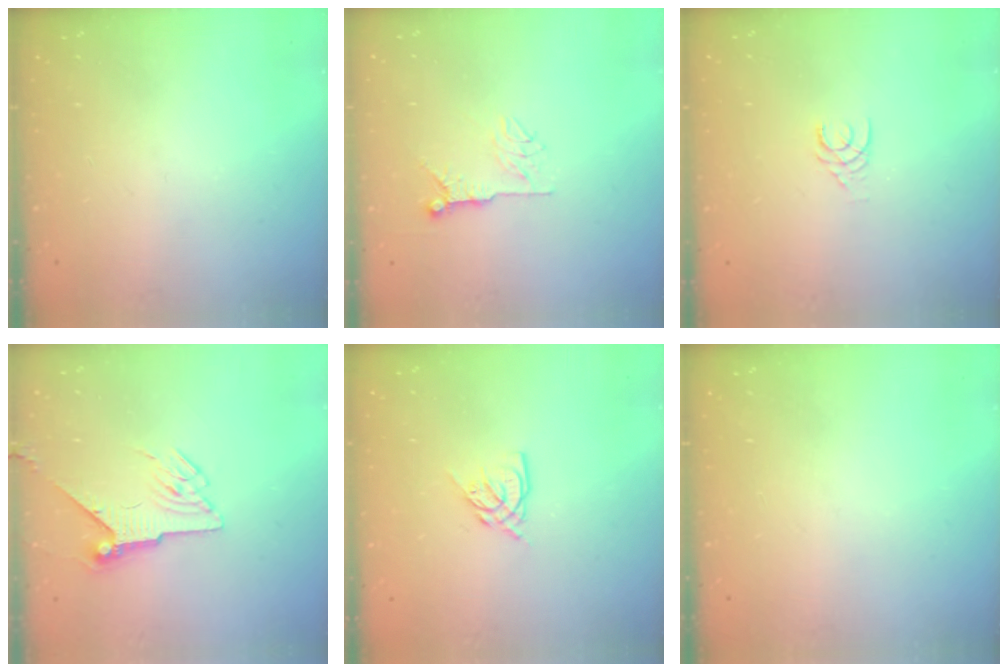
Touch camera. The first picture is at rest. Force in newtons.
{"total": 7.2, "press": 7.2, "slide": 0.5}
{"total": 2.4, "press": 2.4, "slide": 0.2}
{"total": 6.5, "press": 6.4, "slide": 0.9}
{"total": 6.5, "press": 6.5, "slide": 0.6}
{"total": 0.0}